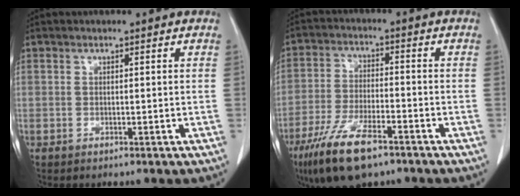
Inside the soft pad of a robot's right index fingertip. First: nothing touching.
{"total": 11.6, "force": [-7.6, 3.2, 8.1], "torque": [-0.160, -0.020, -0.134]}